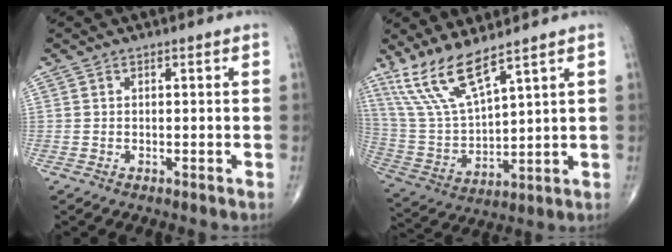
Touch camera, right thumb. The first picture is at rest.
{"total": 12.2, "force": [8.9, 2.7, 7.9], "torque": [-0.162, -0.045, 0.196]}